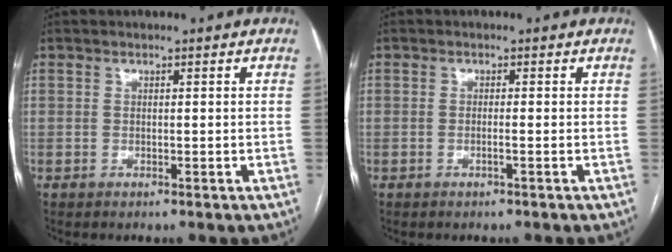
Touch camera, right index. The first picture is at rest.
{"total": 0.9, "force": [-0.5, -0.2, 0.8], "torque": [-0.014, 0.002, -0.009]}